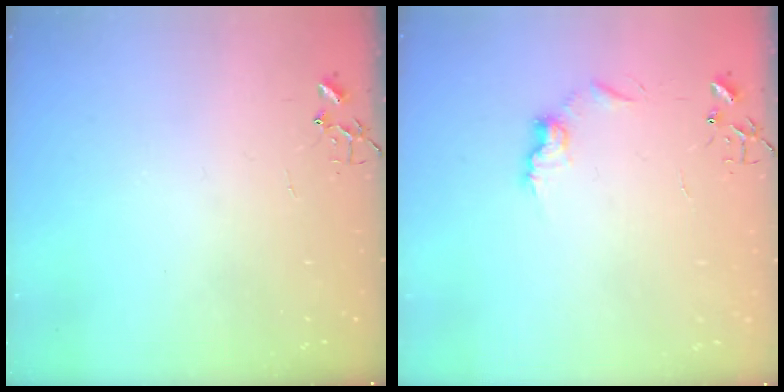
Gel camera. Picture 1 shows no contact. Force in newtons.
{"total": 7.8, "press": 7.8, "slide": 0.4}